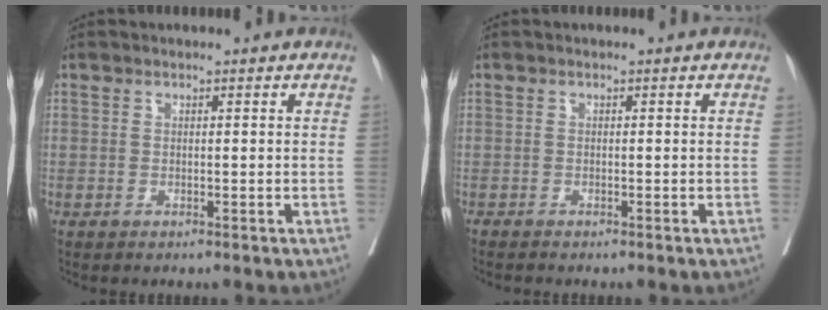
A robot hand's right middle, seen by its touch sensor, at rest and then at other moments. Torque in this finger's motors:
{"motor_torque": [0.08, -0.07, 0.02, 0.01]}